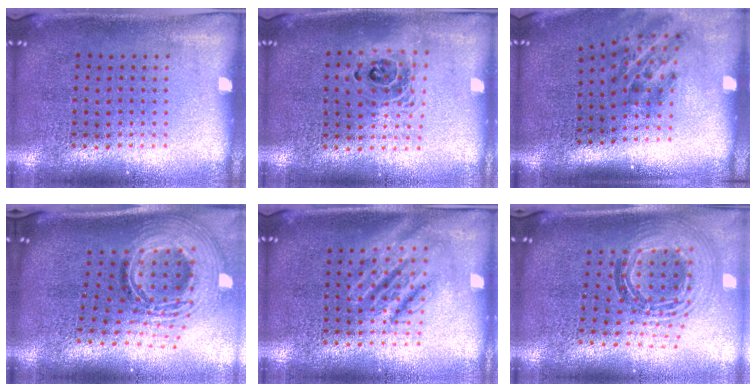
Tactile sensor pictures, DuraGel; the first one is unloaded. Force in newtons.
{"total": 1.5, "press": 1.2, "slide": 0.8}
{"total": 1.9, "press": 1.2, "slide": 1.5}
{"total": 2.8, "press": 1.9, "slide": 2.1}
{"total": 2.7, "press": 2.7, "slide": 0.4}
{"total": 1.4, "press": 1.2, "slide": 0.7}